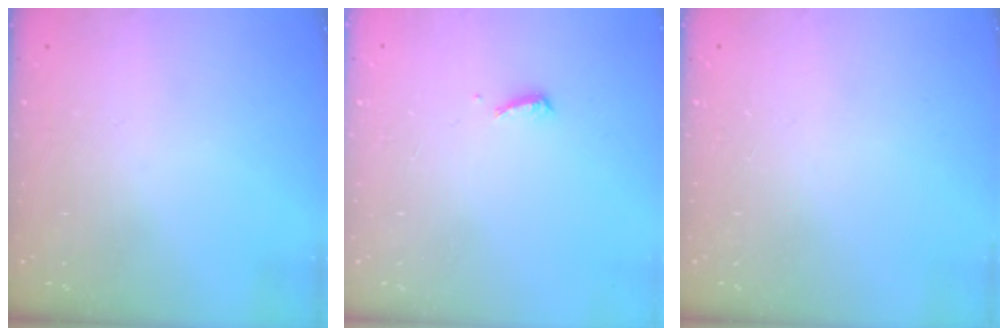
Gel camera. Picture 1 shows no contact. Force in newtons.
{"total": 7.1, "press": 7.0, "slide": 0.8}
{"total": 0.0}